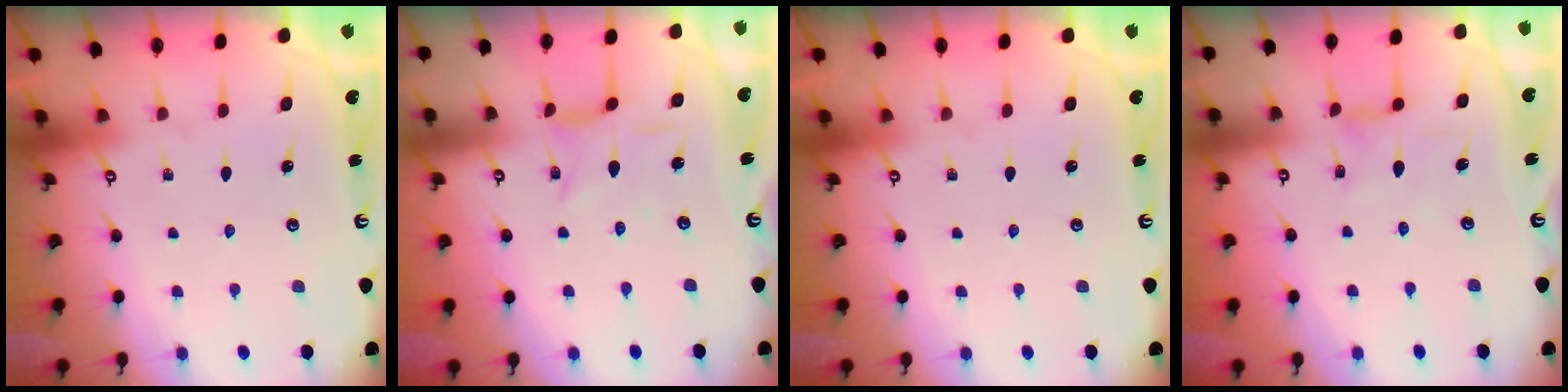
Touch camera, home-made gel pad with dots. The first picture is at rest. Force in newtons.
{"total": 2.9, "press": 2.9, "slide": 0.2}
{"total": 0.0}
{"total": 3.3, "press": 3.3, "slide": 0.5}